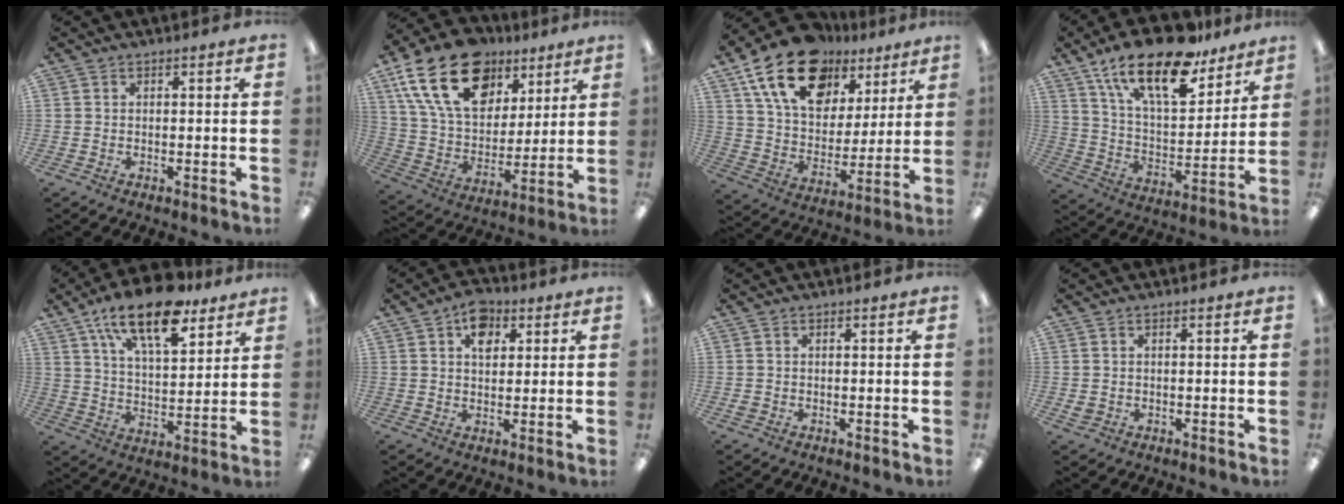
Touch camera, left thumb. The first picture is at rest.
{"total": 23.2, "force": [12.1, 14.5, 13.5], "torque": [-0.249, -0.050, 0.217]}
{"total": 20.7, "force": [12.3, 12.6, 10.8], "torque": [-0.194, -0.053, 0.225]}
{"total": 21.2, "force": [15.0, 8.1, 12.5], "torque": [-0.211, -0.088, 0.259]}
{"total": 18.2, "force": [12.5, 7.5, 10.9], "torque": [-0.181, -0.059, 0.211]}
{"total": 7.2, "force": [3.3, 4.8, 4.2], "torque": [-0.044, -0.006, 0.053]}
{"total": 1.0, "force": [-0.2, 0.9, 0.4], "torque": [-0.007, 0.005, -0.005]}
{"total": 1.5, "force": [-0.1, 1.4, 0.6], "torque": [-0.012, 0.003, -0.003]}